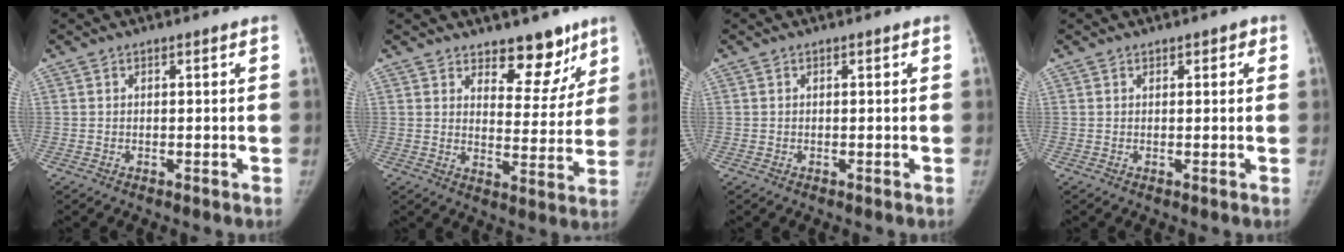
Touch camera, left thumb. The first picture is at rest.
{"total": 10.1, "force": [7.3, 5.2, 4.6], "torque": [-0.009, -0.048, 0.105]}
{"total": 0.0}
{"total": 1.5, "force": [0.8, 0.9, 0.9], "torque": [0.004, 0.000, 0.006]}